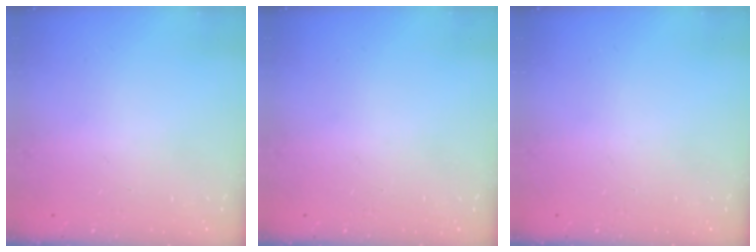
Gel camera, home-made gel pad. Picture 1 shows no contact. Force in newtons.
{"total": 0.0}
{"total": 0.0}